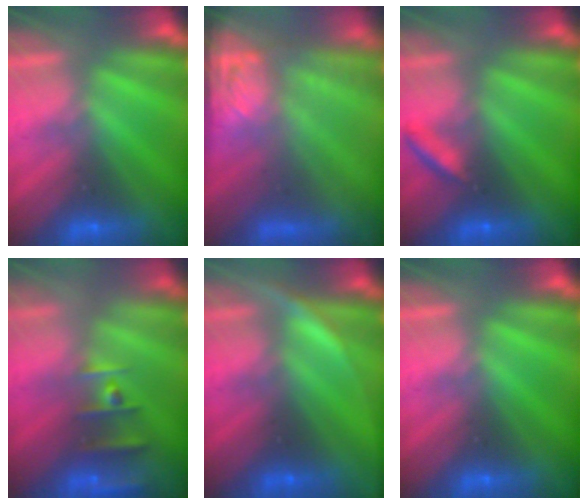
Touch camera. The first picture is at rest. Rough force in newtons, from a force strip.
{"total": 10.1}
{"total": 2.1}
{"total": 2.4}
{"total": 2.9}
{"total": 0.0}